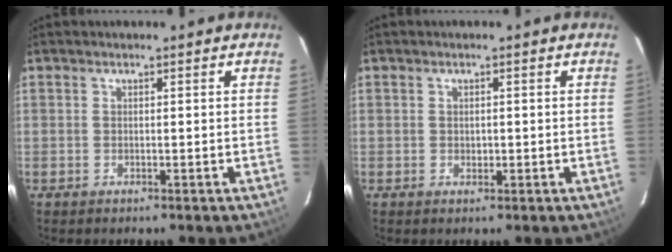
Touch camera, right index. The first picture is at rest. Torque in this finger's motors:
{"motor_torque": [-0.10, 0.02, -0.02, 0.00]}